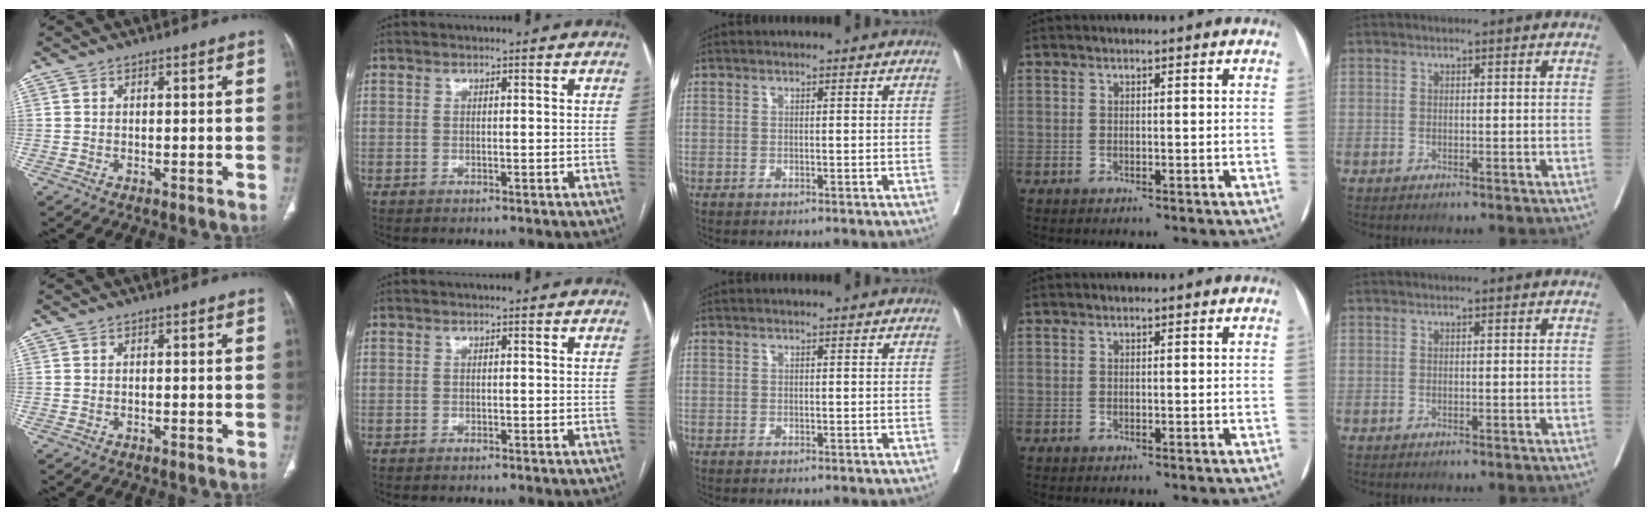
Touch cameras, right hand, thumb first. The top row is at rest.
{}